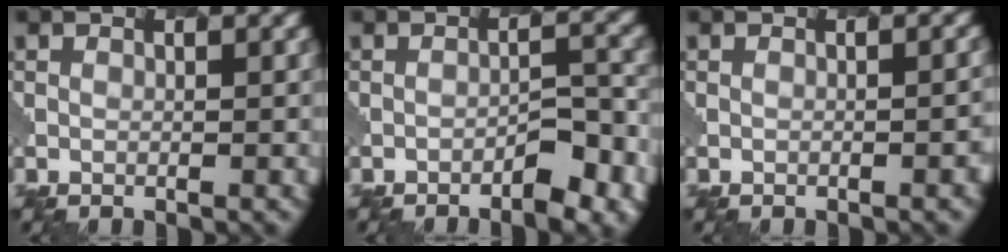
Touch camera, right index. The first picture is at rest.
{"total": 3.0, "force": [-2.0, 0.8, 2.1], "torque": [-0.032, 0.011, -0.031]}
{"total": 2.0, "force": [-0.7, 0.7, 1.7], "torque": [-0.003, 0.009, -0.007]}